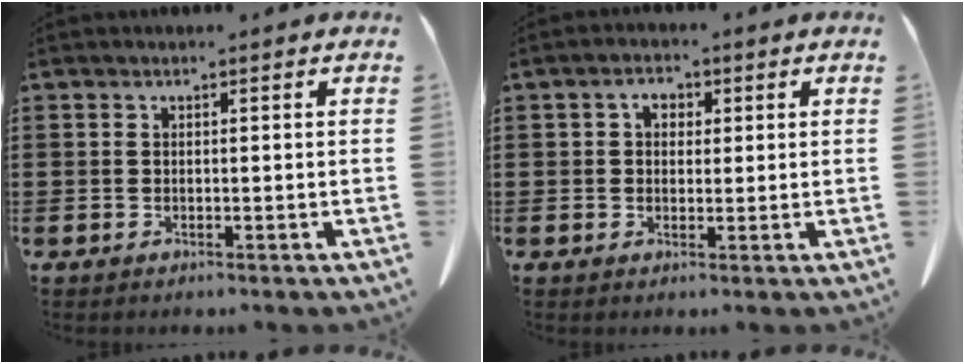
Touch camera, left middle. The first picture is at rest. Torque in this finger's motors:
{"motor_torque": [0.18, 0.12, 0.03, 0.01]}